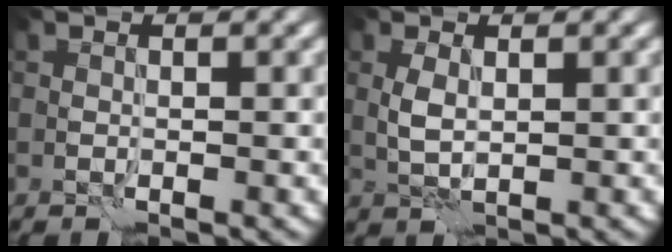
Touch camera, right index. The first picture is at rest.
{"total": 1.6, "force": [0.6, 0.8, 1.3], "torque": [-0.032, 0.000, 0.014]}